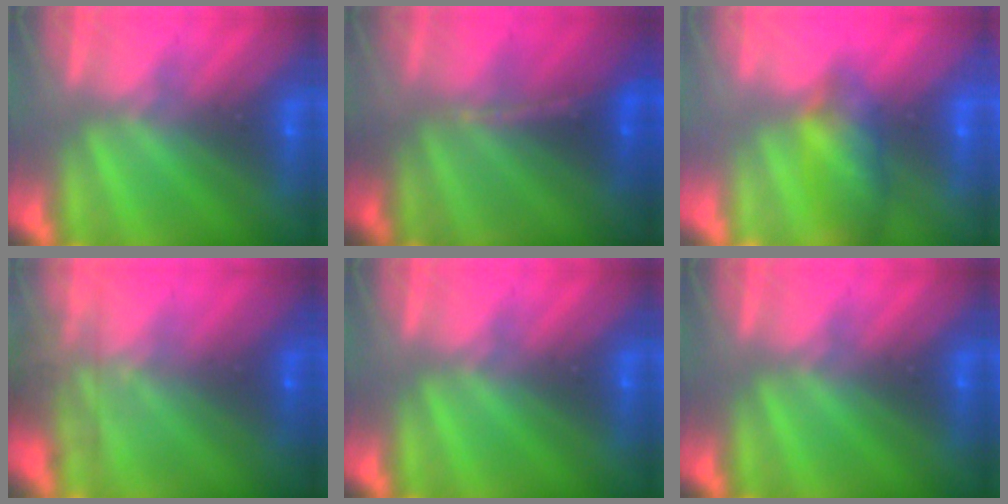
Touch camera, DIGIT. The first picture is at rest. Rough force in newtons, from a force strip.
{"total": 1.2}
{"total": 9.3}
{"total": 7.6}
{"total": 0.0}
{"total": 0.0}